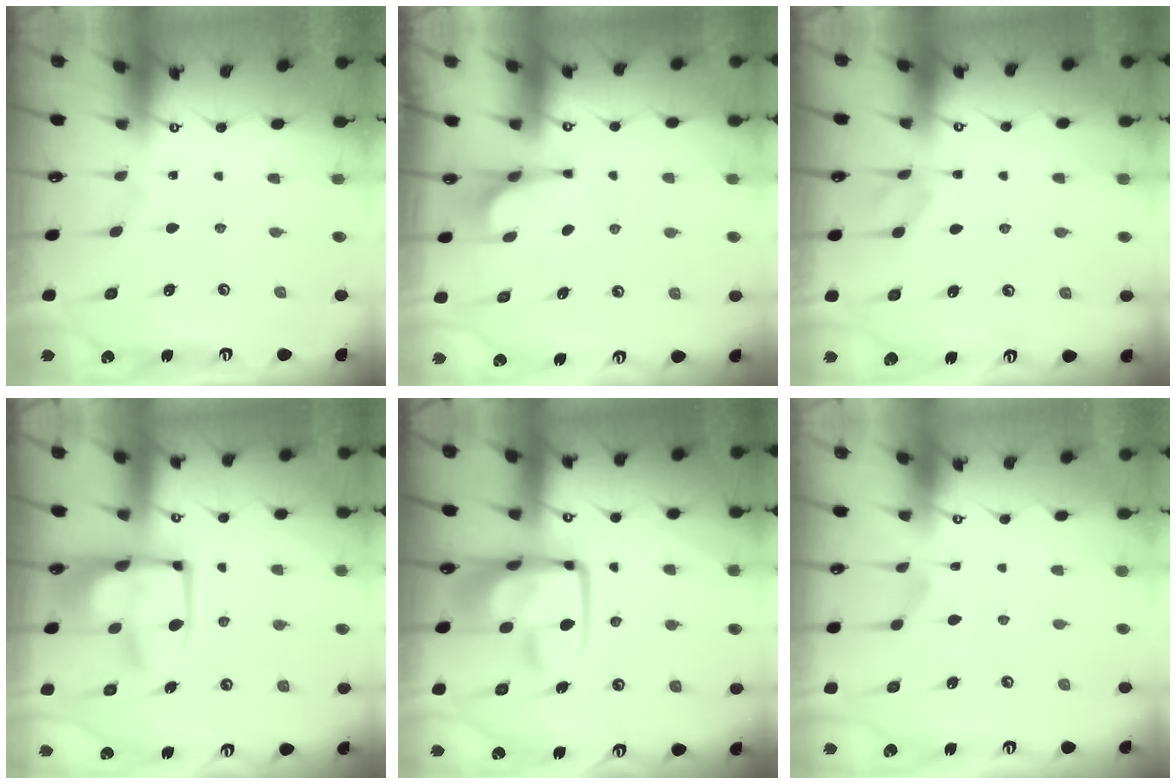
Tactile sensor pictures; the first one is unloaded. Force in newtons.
{"total": 3.0, "press": 2.9, "slide": 0.7}
{"total": 0.9, "press": 0.7, "slide": 0.6}
{"total": 13.3, "press": 13.3, "slide": 1.1}
{"total": 12.9, "press": 12.8, "slide": 1.7}
{"total": 2.7, "press": 2.4, "slide": 1.2}